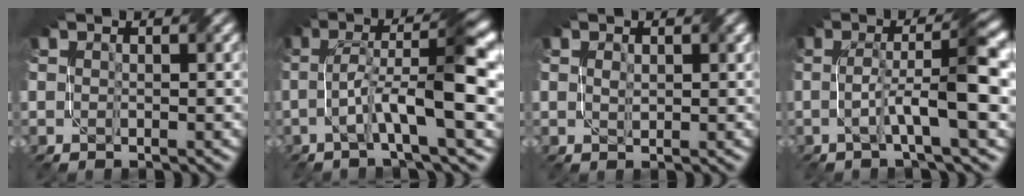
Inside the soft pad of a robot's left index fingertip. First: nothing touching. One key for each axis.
{"total": 7.7, "fx": -1.0, "fy": 1.2, "fz": 7.5, "tx": -0.137, "ty": 0.022, "tz": -0.022}
{"total": 0.9, "fx": 0.4, "fy": 0.5, "fz": 0.6, "tx": -0.013, "ty": -0.001, "tz": 0.011}
{"total": 6.4, "fx": -0.5, "fy": 0.8, "fz": 6.4, "tx": -0.113, "ty": 0.015, "tz": -0.012}